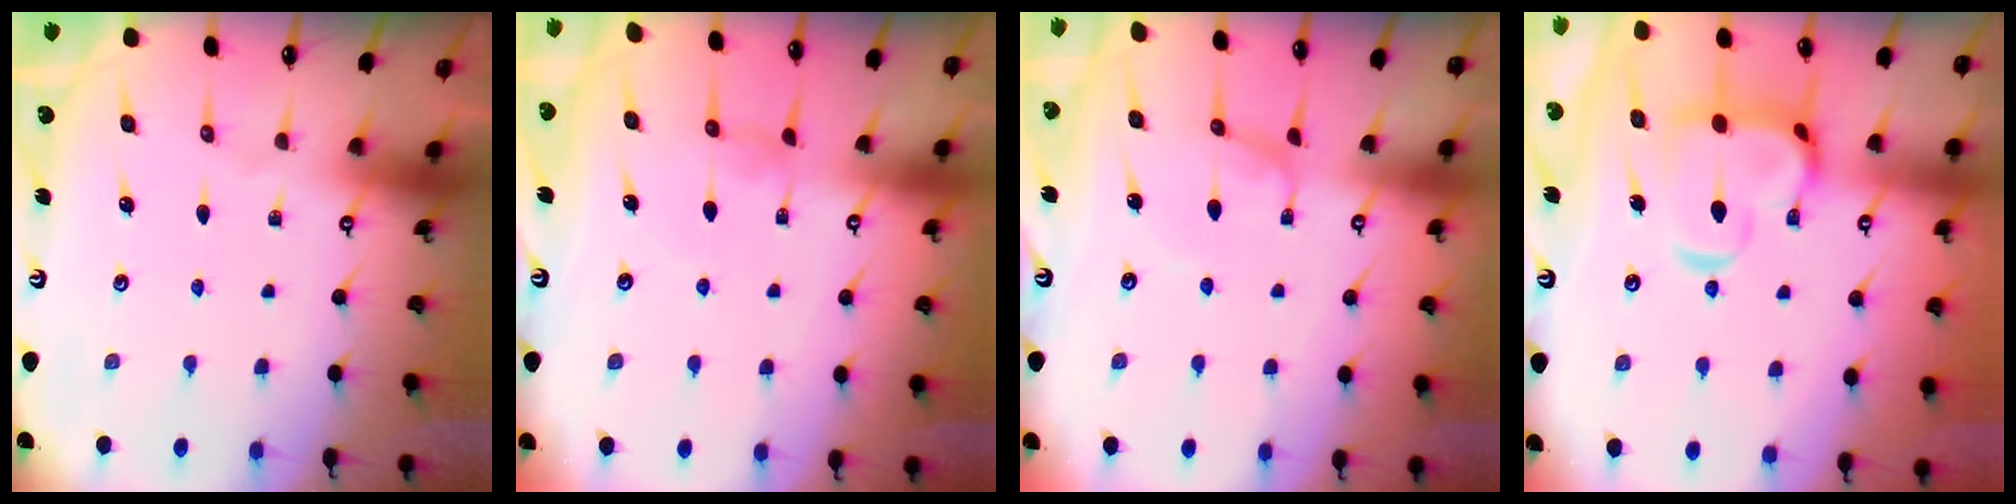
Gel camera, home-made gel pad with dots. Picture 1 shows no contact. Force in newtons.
{"total": 1.0, "press": 0.8, "slide": 0.5}
{"total": 0.9, "press": 0.7, "slide": 0.5}
{"total": 7.9, "press": 7.7, "slide": 1.6}